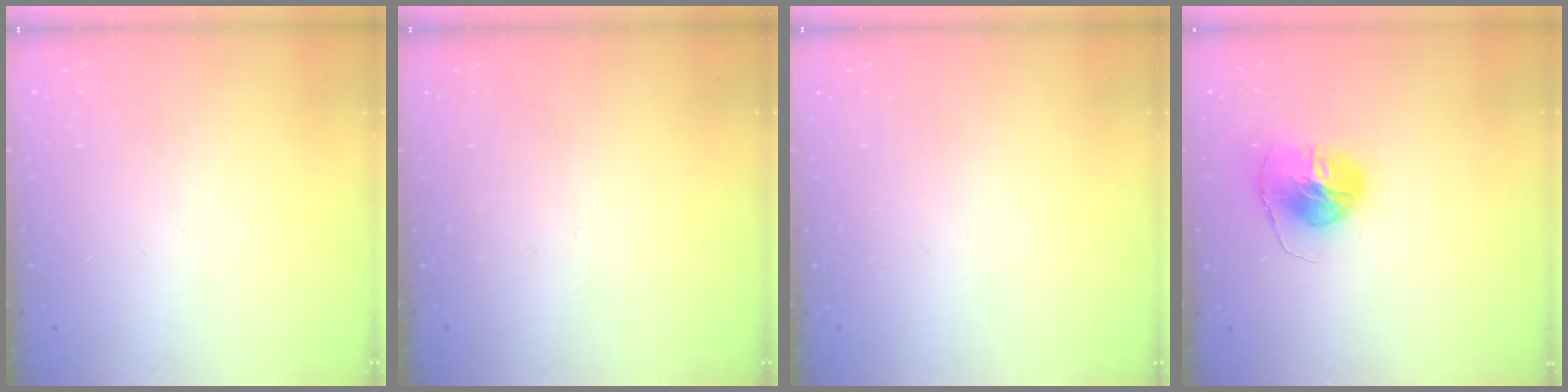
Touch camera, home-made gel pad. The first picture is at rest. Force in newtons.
{"total": 0.0}
{"total": 0.0}
{"total": 10.1, "press": 10.1, "slide": 0.2}